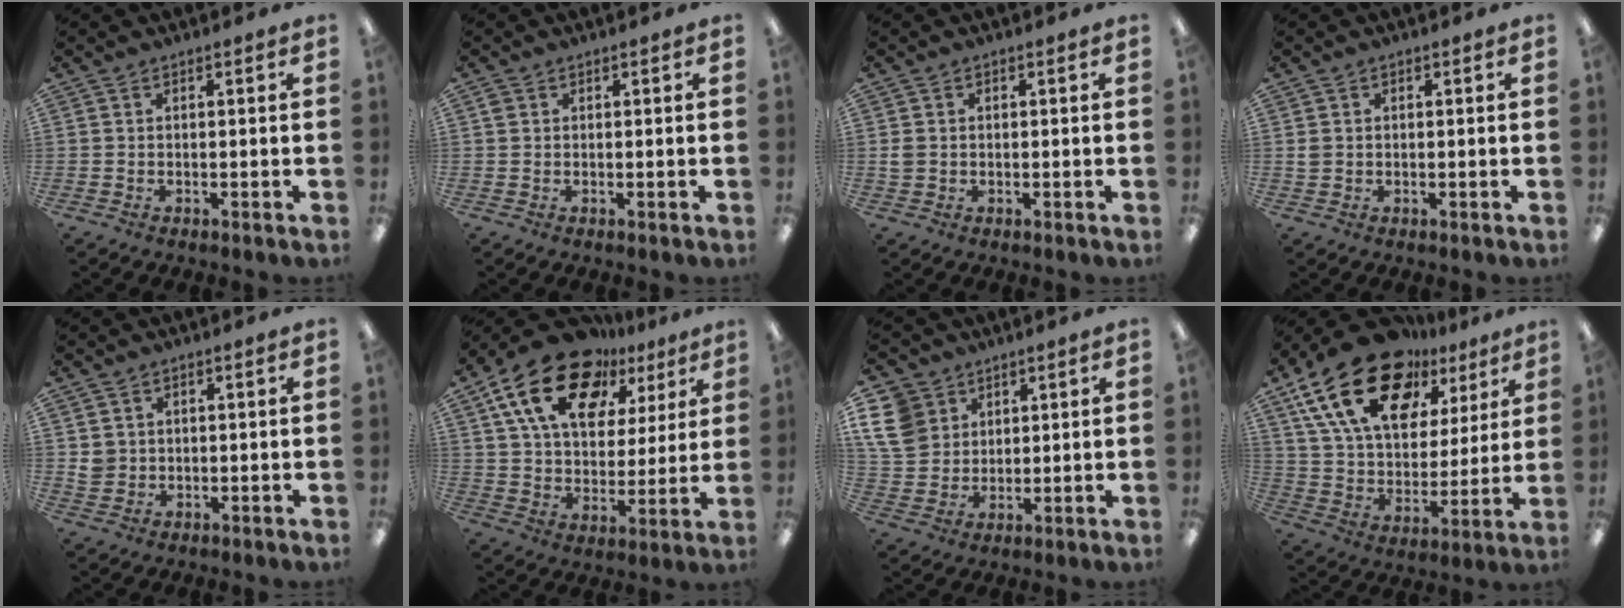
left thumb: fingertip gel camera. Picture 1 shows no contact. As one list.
[{"total": 0.8, "force": [0.3, 0.7, 0.2], "torque": [-0.004, 0.004, 0.005]}, {"total": 2.0, "force": [0.0, 1.8, 1.0], "torque": [-0.017, 0.005, -0.001]}, {"total": 1.5, "force": [0.2, 1.3, 0.6], "torque": [-0.012, 0.005, 0.003]}, {"total": 3.1, "force": [0.7, 3.0, 0.5], "torque": [-0.006, 0.003, 0.011]}, {"total": 20.9, "force": [12.5, 11.7, 11.9], "torque": [-0.213, -0.058, 0.225]}, {"total": 10.7, "force": [4.7, 8.7, 3.9], "torque": [-0.088, -0.011, 0.095]}, {"total": 23.1, "force": [14.3, 12.5, 13.2], "torque": [-0.245, -0.075, 0.256]}]